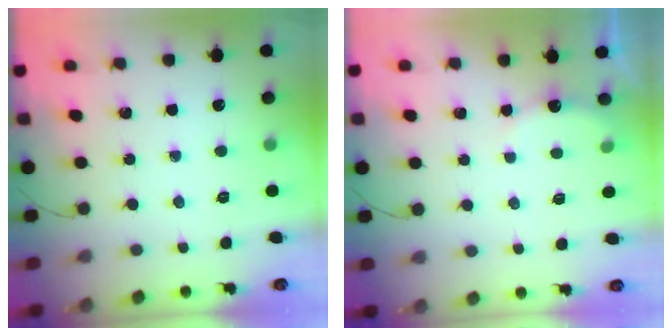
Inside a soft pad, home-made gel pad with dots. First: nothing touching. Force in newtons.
{"total": 5.6, "press": 5.5, "slide": 1.1}